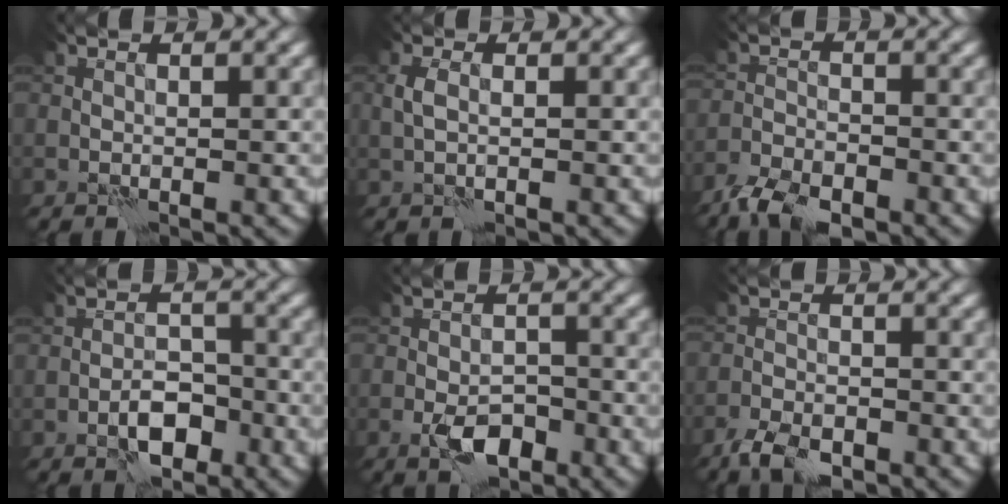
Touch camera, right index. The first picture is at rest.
{"total": 1.4, "force": [0.1, 0.6, 1.2], "torque": [-0.030, 0.004, 0.000]}
{"total": 4.9, "force": [-4.1, 1.7, 2.1], "torque": [-0.038, -0.007, -0.085]}
{"total": 3.4, "force": [-1.9, 1.6, 2.4], "torque": [-0.032, 0.008, -0.032]}
{"total": 3.7, "force": [-2.1, 1.7, 2.5], "torque": [-0.038, 0.000, -0.038]}
{"total": 3.9, "force": [-3.1, 1.5, 1.9], "torque": [-0.033, -0.004, -0.063]}